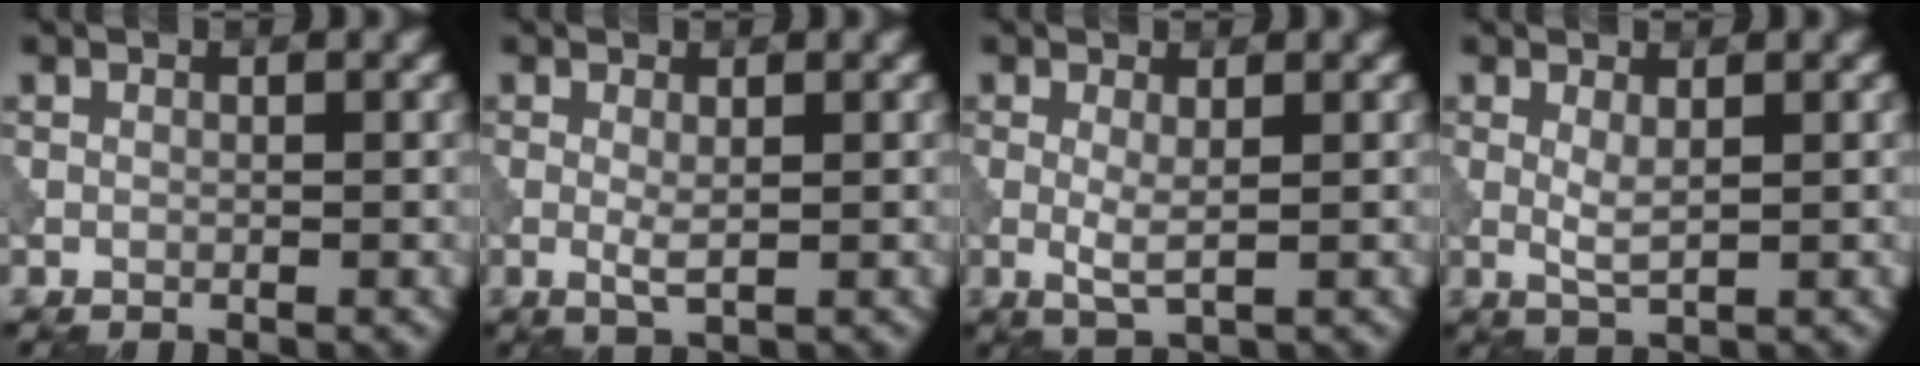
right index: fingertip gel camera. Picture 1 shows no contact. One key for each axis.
{"total": 1.4, "fx": 0.0, "fy": 0.2, "fz": 1.4, "tx": -0.029, "ty": -0.002, "tz": 0.000}
{"total": 1.9, "fx": 0.1, "fy": 0.3, "fz": 1.9, "tx": -0.042, "ty": -0.004, "tz": 0.002}
{"total": 1.6, "fx": 0.4, "fy": 0.3, "fz": 1.5, "tx": -0.036, "ty": -0.003, "tz": 0.010}